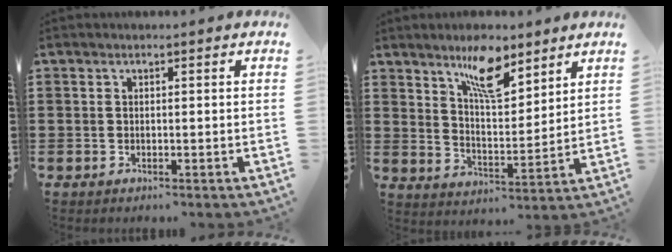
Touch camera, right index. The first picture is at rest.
{"total": 9.0, "force": [6.4, 2.7, 5.7], "torque": [-0.096, -0.024, 0.108]}